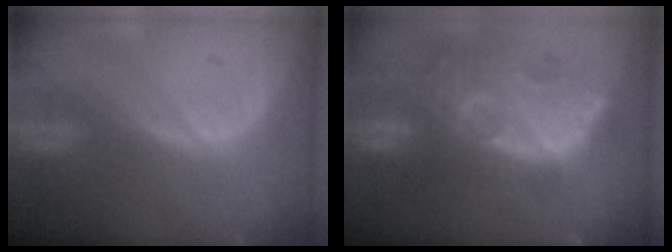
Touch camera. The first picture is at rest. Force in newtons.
{"total": 13.5, "press": 12.4, "slide": 5.3}